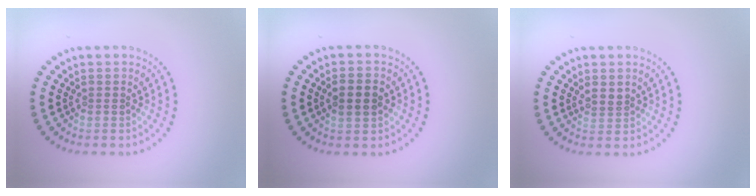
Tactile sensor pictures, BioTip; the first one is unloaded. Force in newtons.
{"total": 2.6, "press": 2.6, "slide": 0.1}
{"total": 1.5, "press": 1.1, "slide": 0.9}